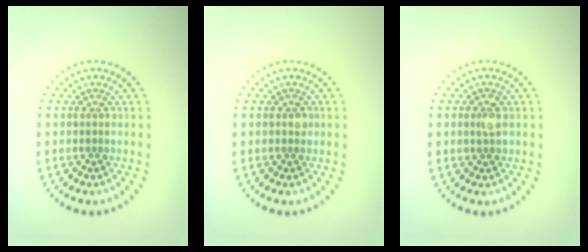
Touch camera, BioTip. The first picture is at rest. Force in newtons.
{"total": 0.5, "press": 0.4, "slide": 0.3}
{"total": 1.4, "press": 1.4, "slide": 0.1}